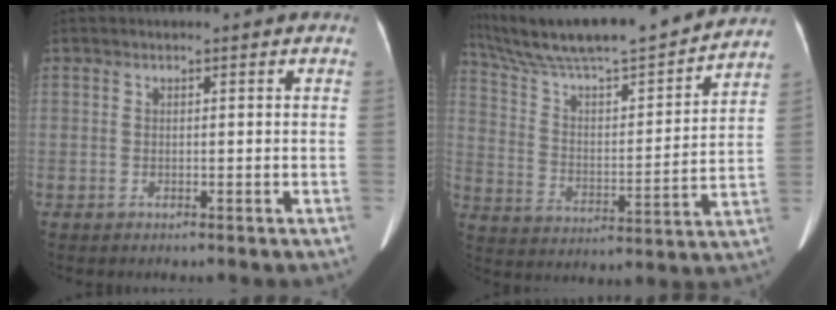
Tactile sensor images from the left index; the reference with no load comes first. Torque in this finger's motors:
{"motor_torque": [0.54, -1.60, 0.22, 0.04]}